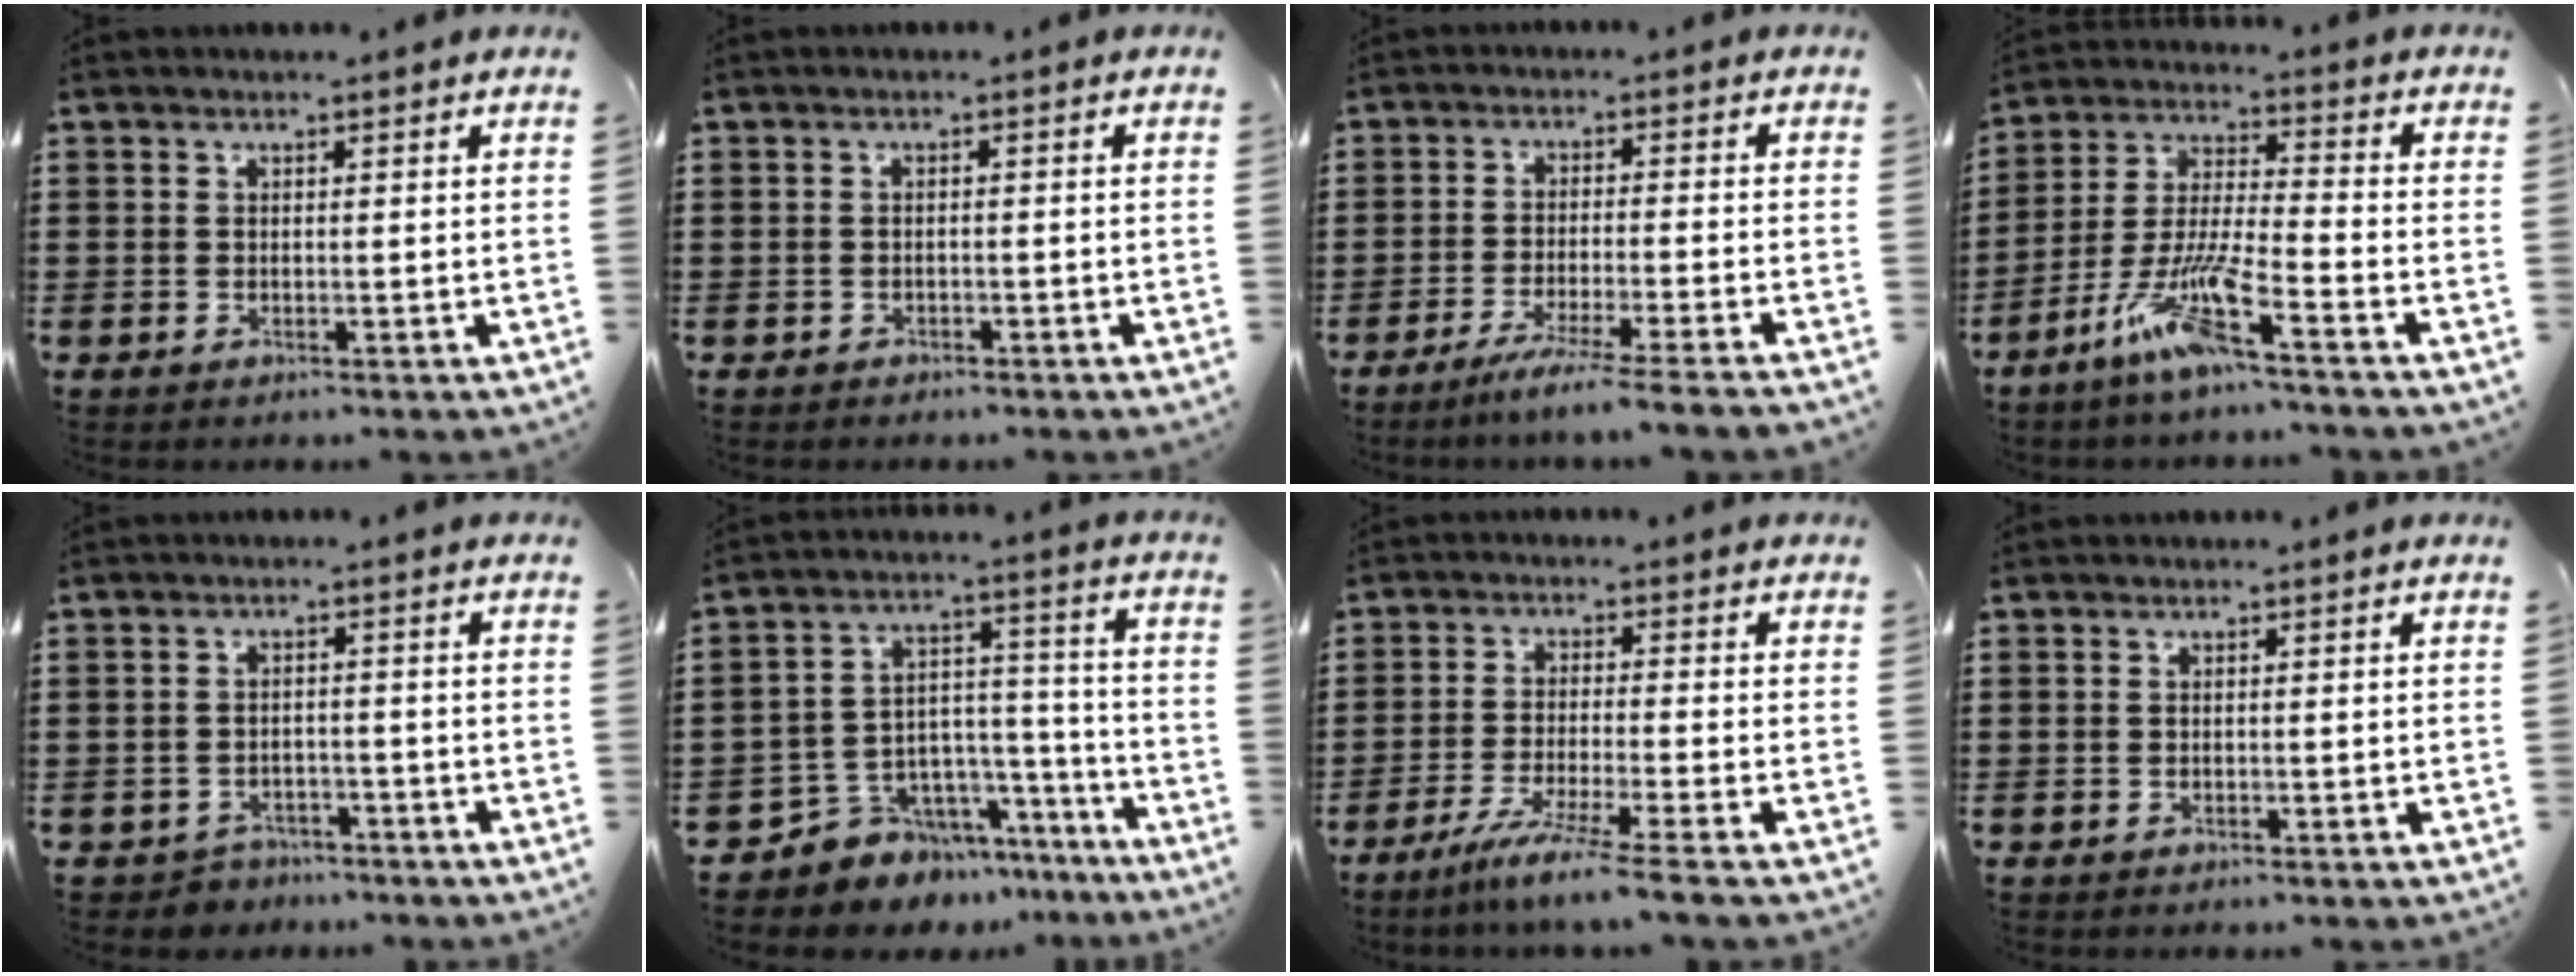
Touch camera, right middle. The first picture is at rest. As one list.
[{"total": 0.8, "force": [-0.7, 0.3, 0.0], "torque": [-0.001, 0.002, -0.017]}, {"total": 5.1, "force": [-4.3, -0.8, 2.5], "torque": [-0.044, -0.017, -0.081]}, {"total": 9.8, "force": [-6.8, 0.4, 7.1], "torque": [-0.160, -0.015, -0.135]}, {"total": 2.4, "force": [-2.3, 0.8, -0.3], "torque": [-0.005, 0.001, -0.052]}, {"total": 6.8, "force": [-5.6, 3.9, -0.2], "torque": [-0.010, 0.008, -0.106]}, {"total": 5.7, "force": [-4.6, -0.9, 3.2], "torque": [-0.063, -0.021, -0.088]}, {"total": 0.0}]